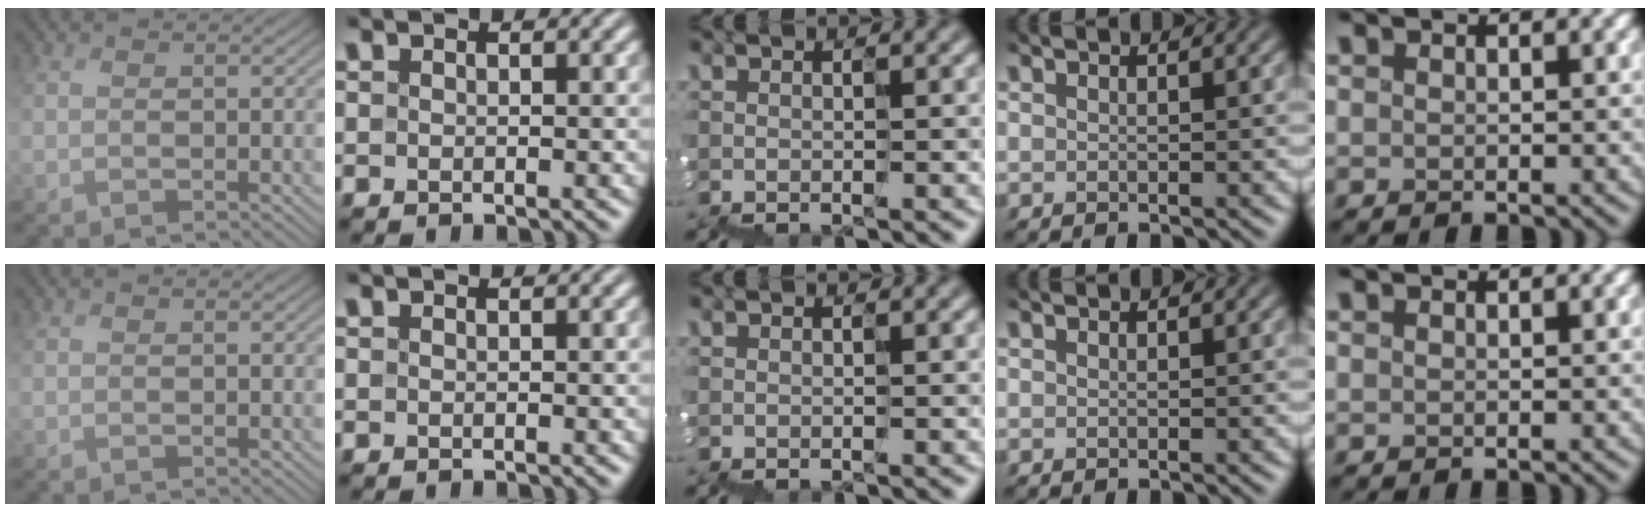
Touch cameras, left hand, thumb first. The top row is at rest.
{}